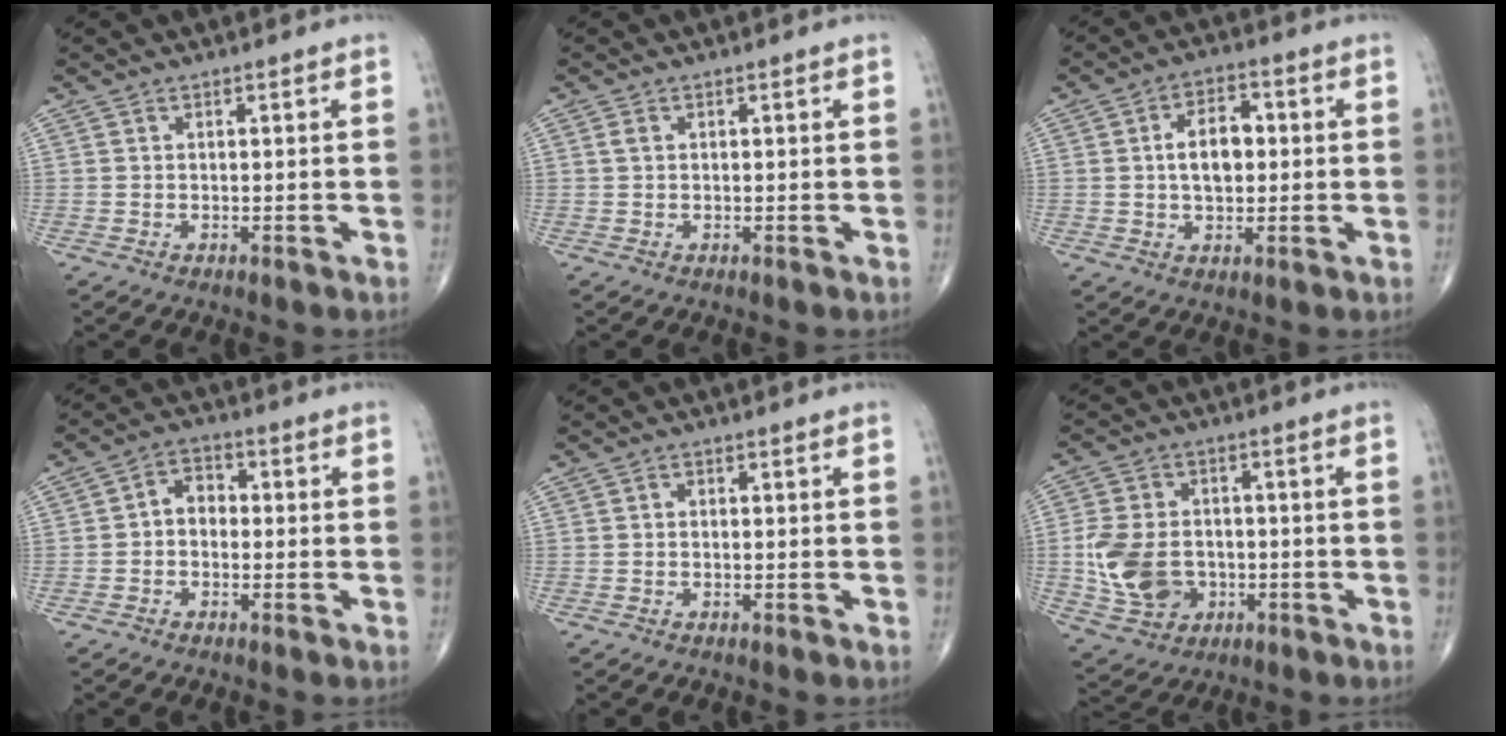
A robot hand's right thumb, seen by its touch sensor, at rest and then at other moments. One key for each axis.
{"total": 1.0, "fx": 0.2, "fy": 0.7, "fz": 0.7, "tx": -0.015, "ty": 0.004, "tz": 0.004}
{"total": 8.1, "fx": 0.6, "fy": 4.9, "fz": 6.3, "tx": -0.090, "ty": 0.014, "tz": 0.007}
{"total": 4.8, "fx": -0.4, "fy": 3.7, "fz": 3.0, "tx": -0.030, "ty": 0.021, "tz": -0.019}
{"total": 0.8, "fx": -0.1, "fy": 0.6, "fz": 0.5, "tx": -0.006, "ty": 0.003, "tz": -0.003}
{"total": 12.6, "fx": -1.7, "fy": 9.8, "fz": 7.7, "tx": -0.133, "ty": 0.008, "tz": -0.023}